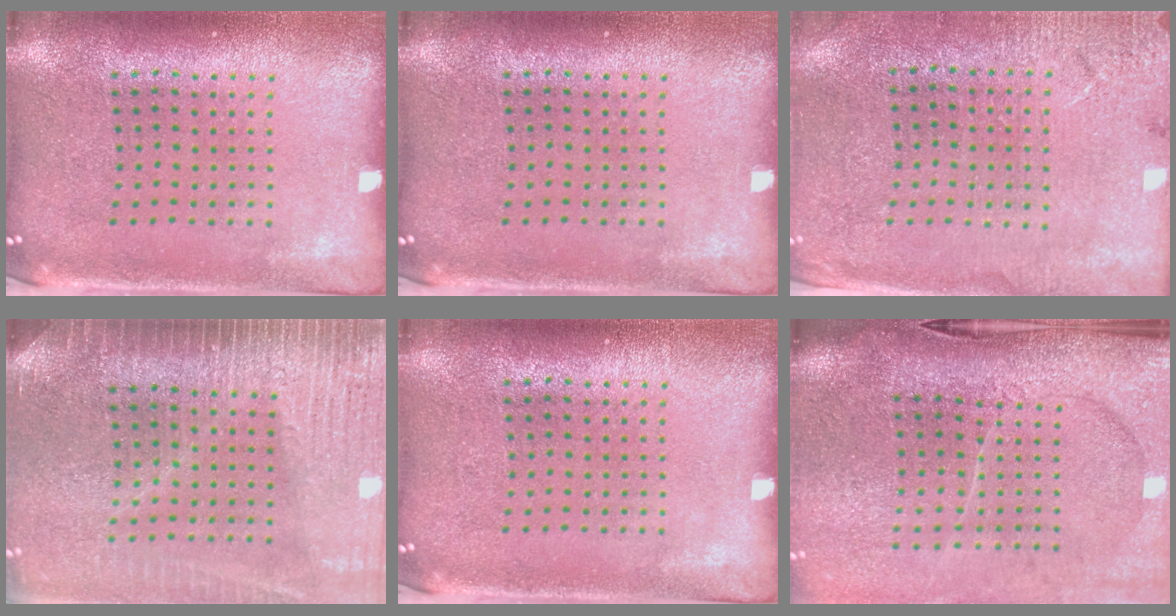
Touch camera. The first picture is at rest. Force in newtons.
{"total": 0.0}
{"total": 2.6, "press": 2.6, "slide": 0.2}
{"total": 3.6, "press": 3.2, "slide": 1.6}
{"total": 0.0}
{"total": 4.6, "press": 3.6, "slide": 2.8}